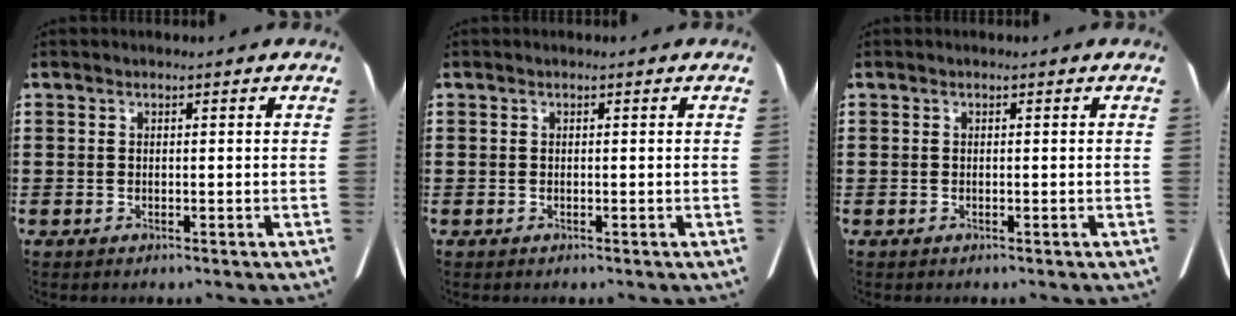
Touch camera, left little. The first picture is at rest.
{"total": 0.0}
{"total": 0.0}